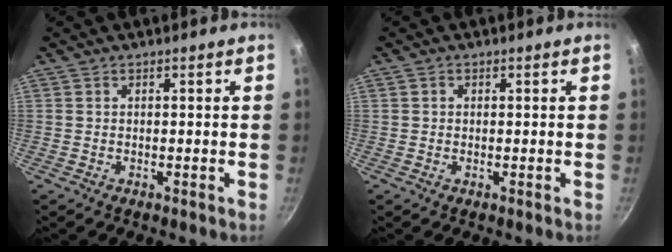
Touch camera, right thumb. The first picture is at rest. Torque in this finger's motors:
{"motor_torque": [-0.33, -0.51, -0.43, 0.29, 0.00]}